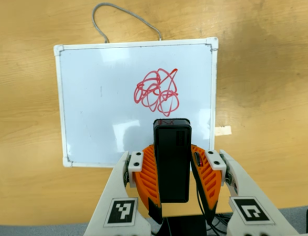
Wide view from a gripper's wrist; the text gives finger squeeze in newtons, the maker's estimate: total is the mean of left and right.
{"total": 4.1, "left": 2.9, "right": 5.4}